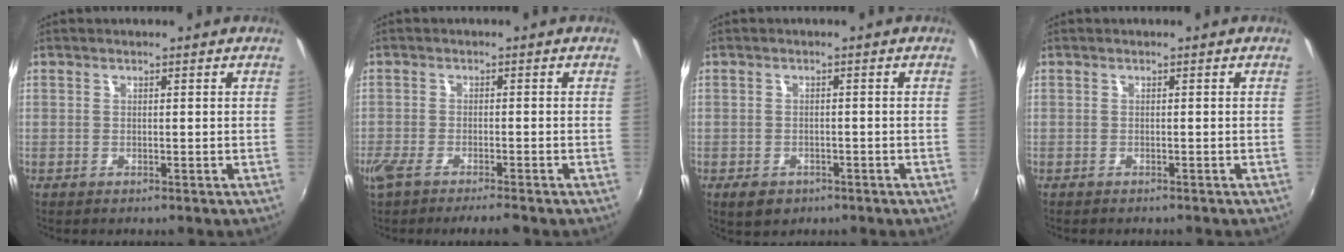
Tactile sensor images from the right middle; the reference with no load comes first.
{"total": 5.9, "force": [-4.7, 0.9, 3.5], "torque": [-0.089, -0.023, -0.087]}
{"total": 3.6, "force": [-2.0, 2.5, 1.6], "torque": [-0.037, -0.006, -0.028]}
{"total": 0.7, "force": [-0.7, 0.2, 0.2], "torque": [-0.006, -0.002, -0.010]}